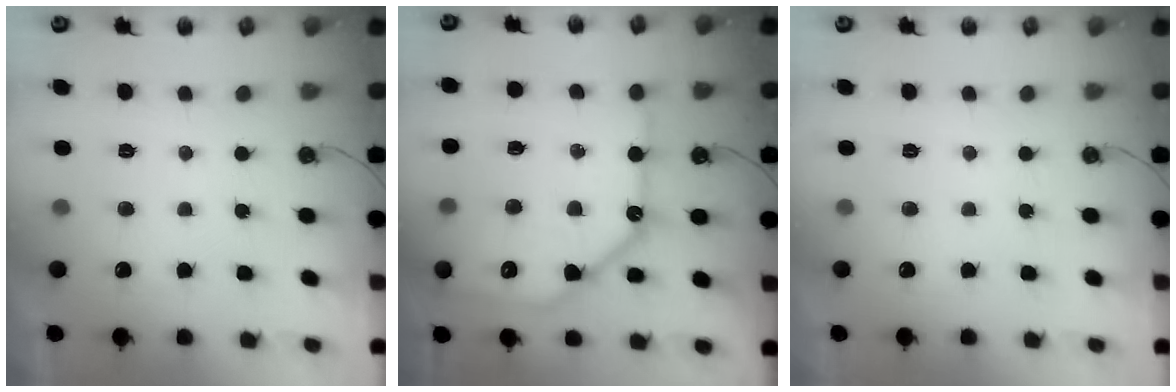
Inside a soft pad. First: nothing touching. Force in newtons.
{"total": 20.9, "press": 20.8, "slide": 2.3}
{"total": 0.0}